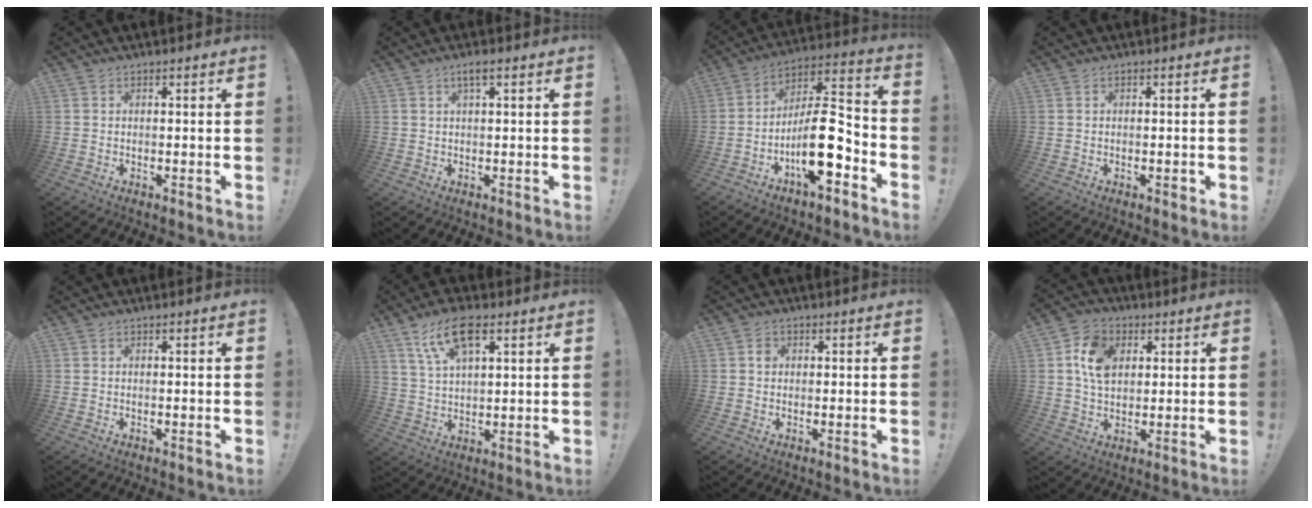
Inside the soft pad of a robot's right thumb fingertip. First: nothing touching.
{"total": 2.6, "force": [1.1, 0.1, 2.3], "torque": [-0.044, -0.001, 0.018]}
{"total": 16.7, "force": [-6.5, 5.5, 14.4], "torque": [-0.254, 0.035, -0.101]}
{"total": 0.9, "force": [-0.5, 0.3, 0.6], "torque": [-0.008, 0.001, -0.007]}
{"total": 0.0}
{"total": 11.5, "force": [6.3, 4.8, 8.3], "torque": [-0.154, -0.007, 0.117]}
{"total": 1.6, "force": [0.1, 1.5, 0.7], "torque": [0.000, 0.001, -0.003]}
{"total": 10.9, "force": [3.2, 8.1, 6.6], "torque": [-0.113, 0.004, 0.061]}